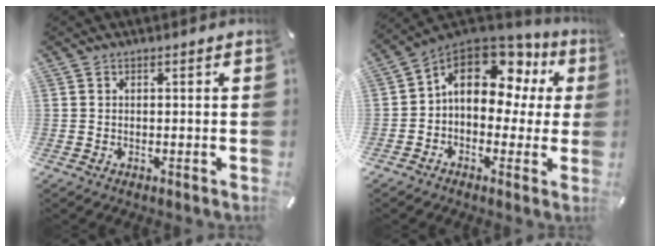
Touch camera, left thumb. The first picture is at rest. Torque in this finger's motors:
{"motor_torque": [2.16, 2.84, 0.56, -0.17, 0.16]}